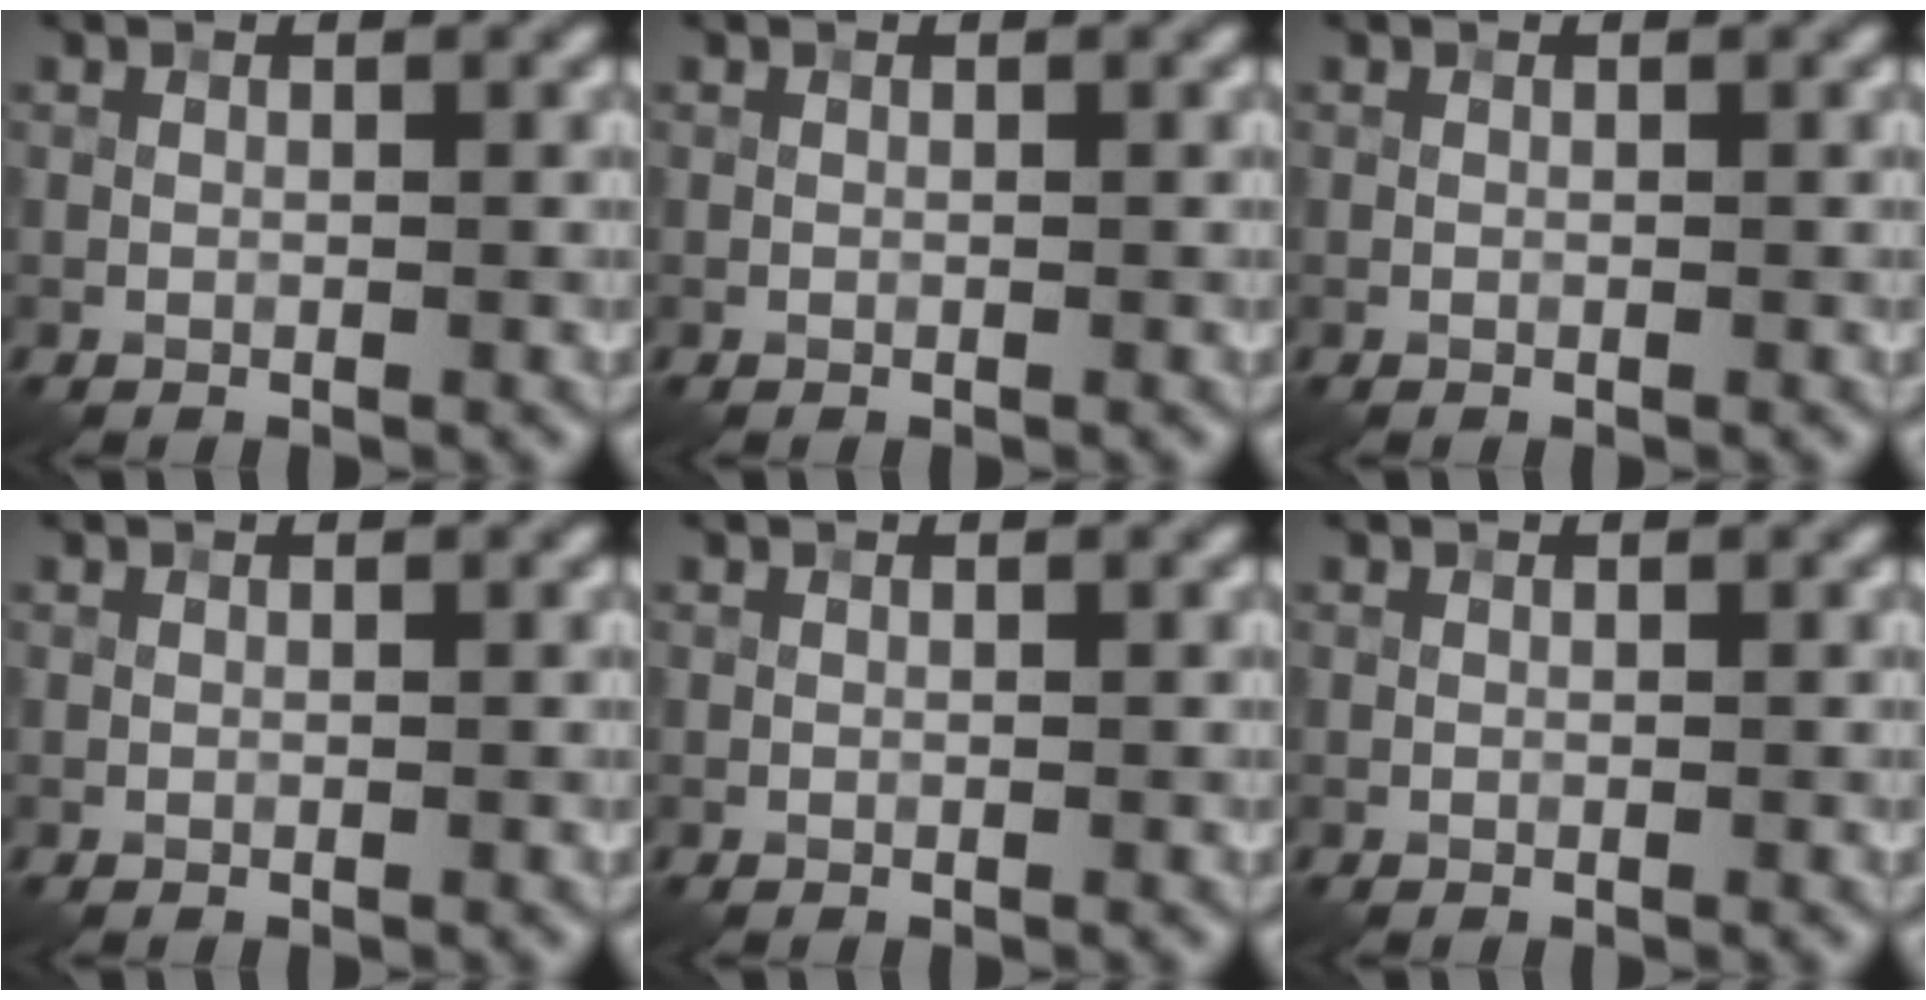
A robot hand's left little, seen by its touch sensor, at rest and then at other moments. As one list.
[{"total": 0.0}, {"total": 0.0}, {"total": 0.0}, {"total": 0.0}, {"total": 0.0}]